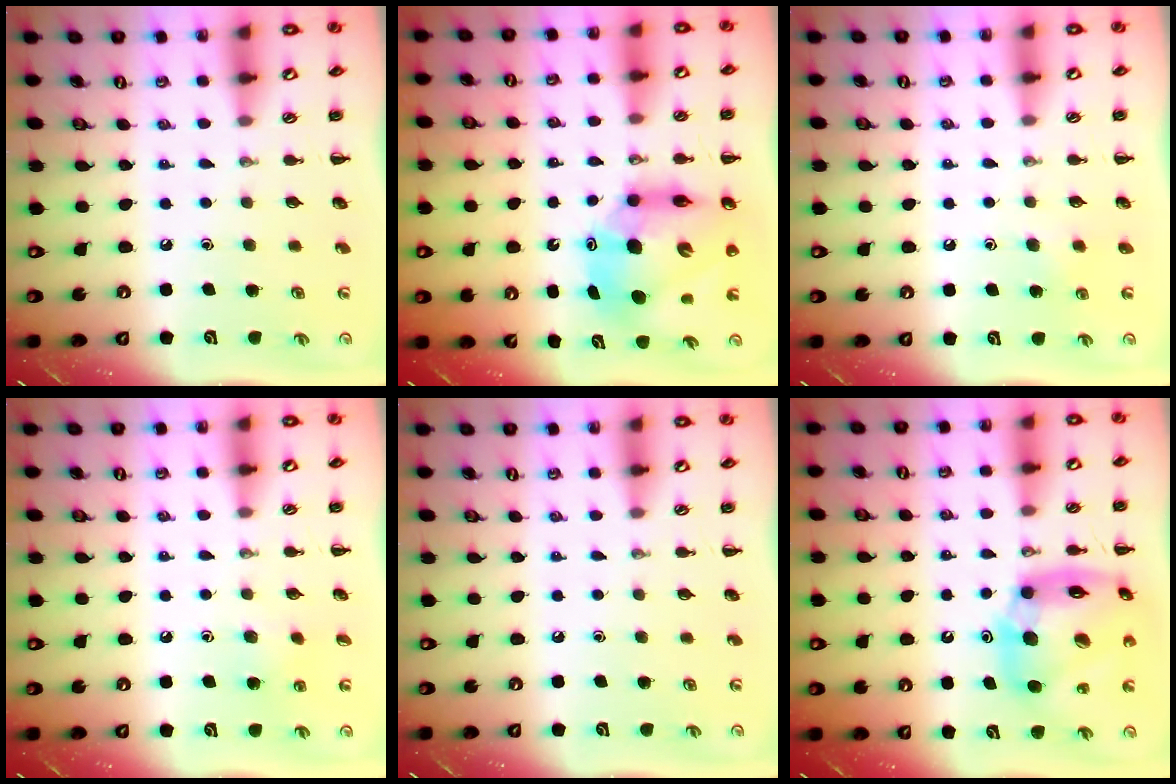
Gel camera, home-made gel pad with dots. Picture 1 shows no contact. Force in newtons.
{"total": 13.1, "press": 12.6, "slide": 3.8}
{"total": 2.8, "press": 2.5, "slide": 1.3}
{"total": 5.7, "press": 5.5, "slide": 1.8}
{"total": 0.0}
{"total": 15.9, "press": 15.2, "slide": 4.5}